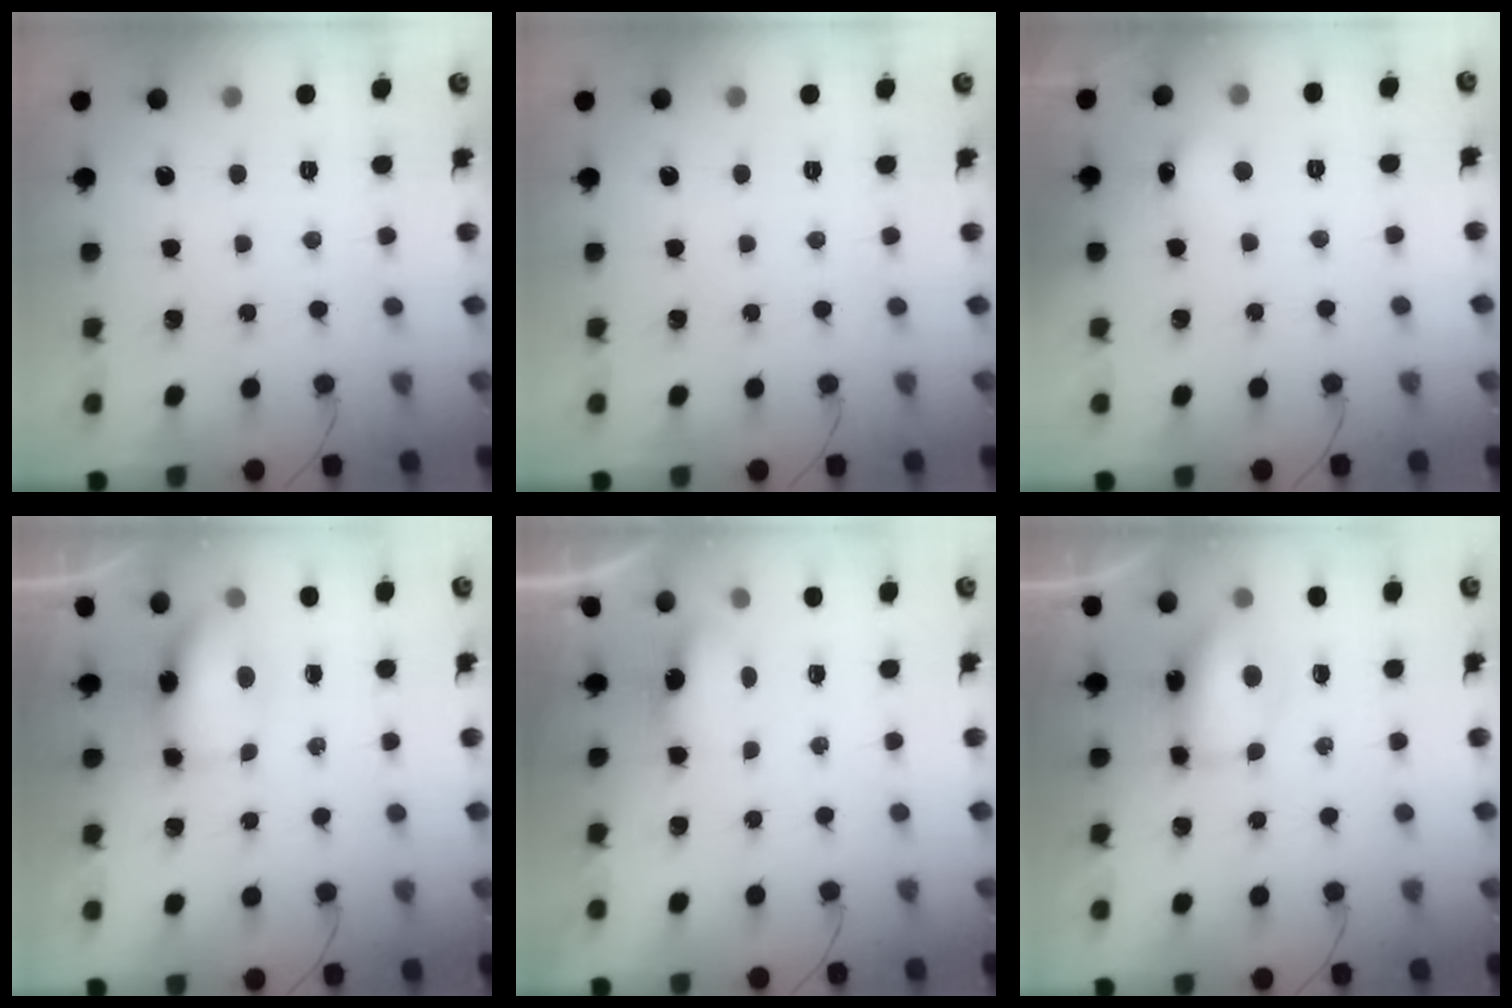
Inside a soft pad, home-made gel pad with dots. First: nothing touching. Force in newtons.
{"total": 0.0}
{"total": 7.0, "press": 6.9, "slide": 1.4}
{"total": 8.9, "press": 7.7, "slide": 4.5}
{"total": 3.7, "press": 3.7, "slide": 0.6}
{"total": 13.8, "press": 9.3, "slide": 10.2}